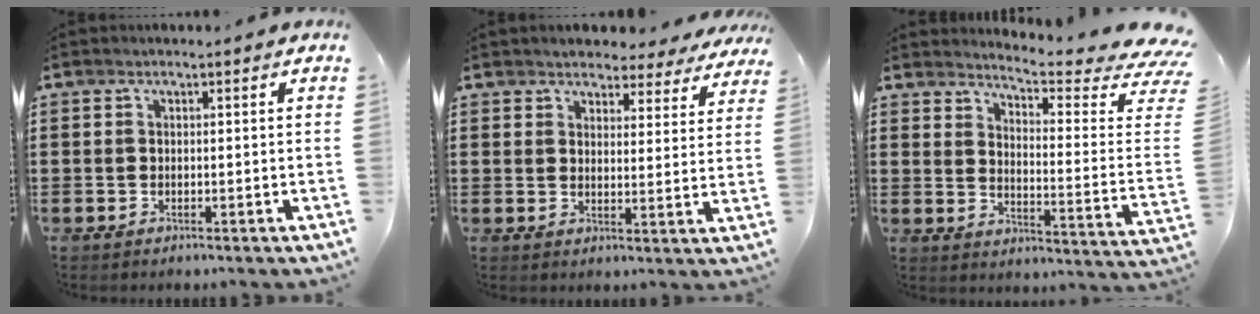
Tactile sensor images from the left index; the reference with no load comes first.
{"total": 3.8, "force": [3.8, 0.4, 0.1], "torque": [-0.019, -0.015, 0.067]}
{"total": 5.2, "force": [4.5, -0.3, 2.7], "torque": [-0.051, -0.055, 0.067]}